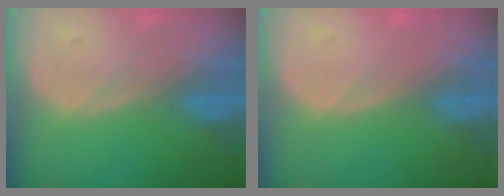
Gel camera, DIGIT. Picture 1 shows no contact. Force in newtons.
{"total": 0.6, "press": 0.1, "slide": 0.6}